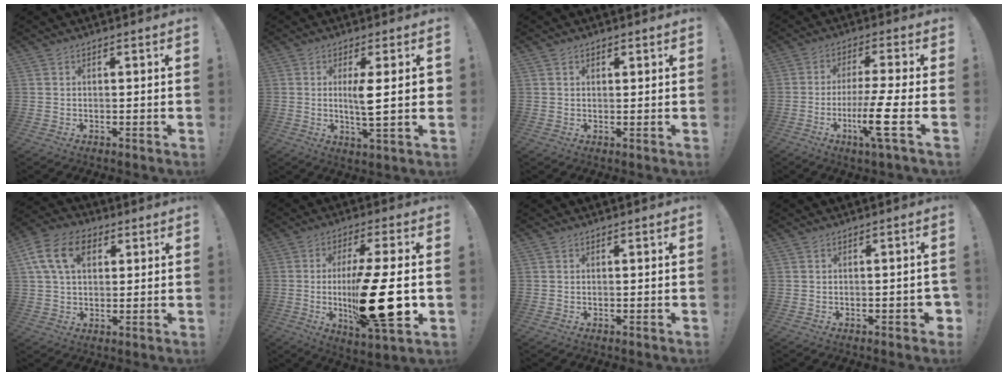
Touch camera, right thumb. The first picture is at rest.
{"total": 8.8, "force": [1.0, -0.3, 8.7], "torque": [-0.147, -0.010, 0.012]}
{"total": 1.0, "force": [0.6, 0.7, 0.4], "torque": [-0.002, -0.002, 0.011]}
{"total": 12.1, "force": [-4.0, 0.6, 11.4], "torque": [-0.198, 0.010, -0.063]}
{"total": 12.6, "force": [4.5, 8.5, 8.1], "torque": [-0.149, 0.009, 0.089]}
{"total": 22.9, "force": [-2.9, 5.6, 22.0], "torque": [-0.369, -0.010, -0.038]}
{"total": 0.0}
{"total": 2.4, "force": [-1.1, 0.7, 2.0], "torque": [-0.031, 0.009, -0.016]}